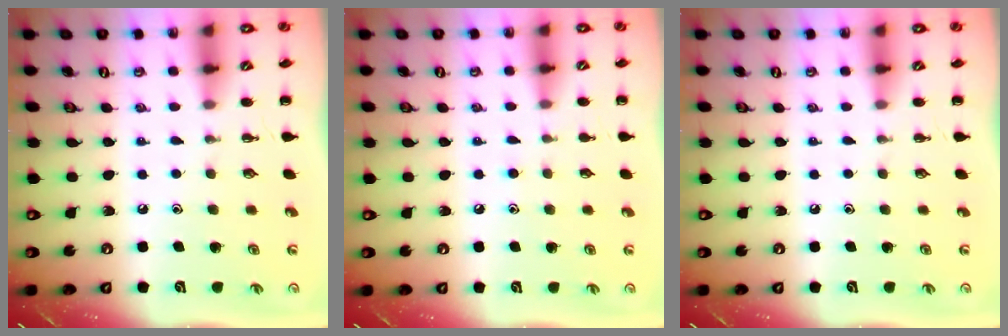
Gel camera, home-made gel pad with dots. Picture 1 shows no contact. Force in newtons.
{"total": 4.6, "press": 4.2, "slide": 1.8}
{"total": 0.0}